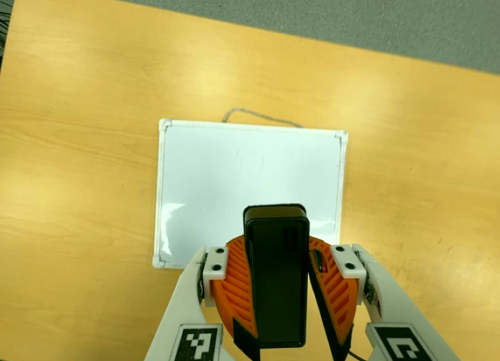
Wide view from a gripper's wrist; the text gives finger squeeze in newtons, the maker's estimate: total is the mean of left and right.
{"total": 10.3, "left": 10.2, "right": 10.5}